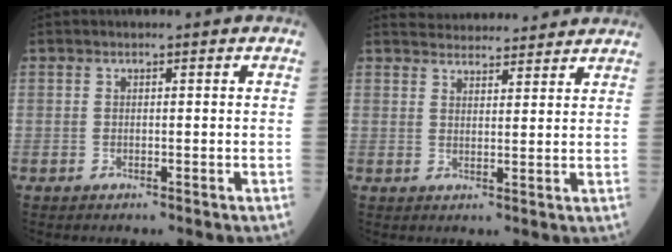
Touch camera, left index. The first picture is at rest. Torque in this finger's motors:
{"motor_torque": [-0.17, -0.39, -0.01, 0.00]}